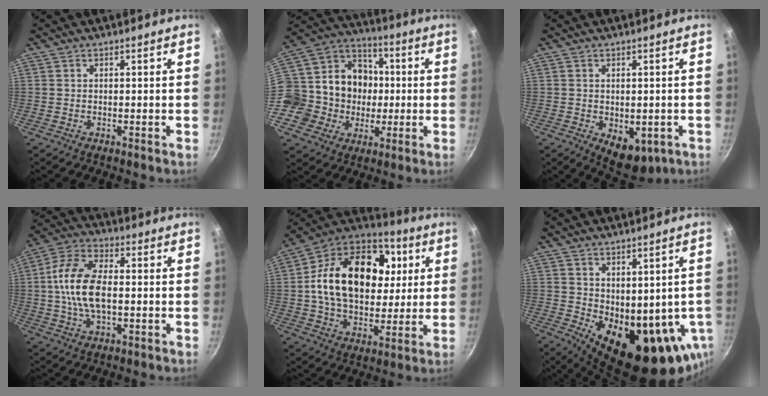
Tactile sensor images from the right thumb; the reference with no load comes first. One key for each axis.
{"total": 19.5, "fx": -0.8, "fy": 17.7, "fz": 8.1, "tx": -0.110, "ty": 0.035, "tz": -0.012}
{"total": 8.0, "fx": -2.2, "fy": 4.9, "fz": 5.9, "tx": -0.054, "ty": -0.005, "tz": -0.016}
{"total": 13.4, "fx": -0.3, "fy": 7.2, "fz": 11.3, "tx": -0.215, "ty": 0.028, "tz": -0.017}
{"total": 26.5, "fx": 4.5, "fy": 18.4, "fz": 18.5, "tx": -0.293, "ty": 0.020, "tz": 0.066}
{"total": 17.5, "fx": -2.1, "fy": 9.5, "fz": 14.5, "tx": -0.172, "ty": -0.031, "tz": 0.001}